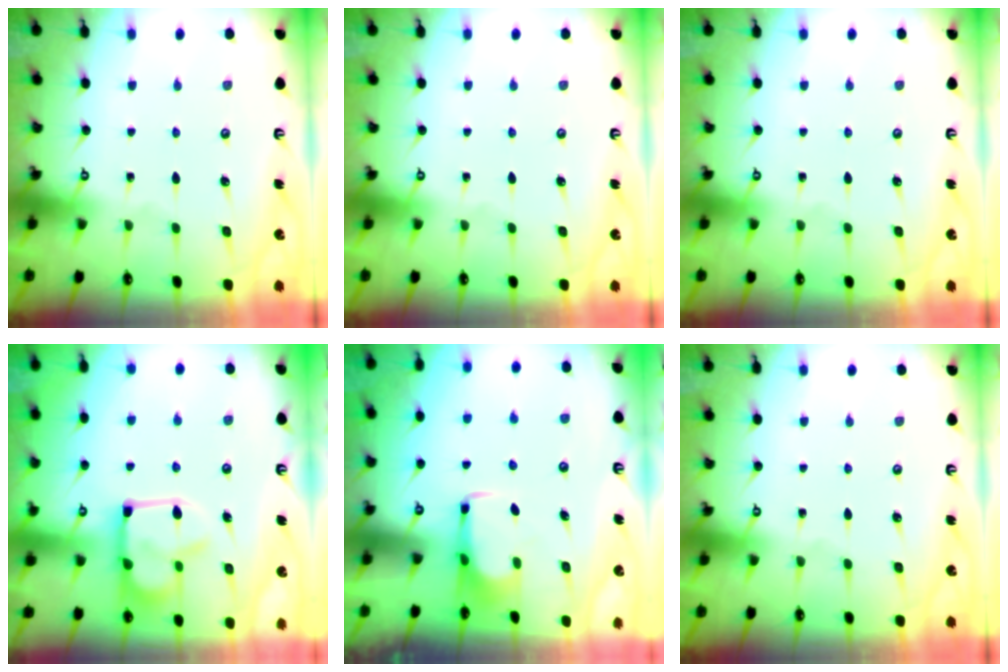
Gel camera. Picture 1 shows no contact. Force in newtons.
{"total": 0.0}
{"total": 0.0}
{"total": 15.3, "press": 15.2, "slide": 1.2}
{"total": 1.7, "press": 1.6, "slide": 0.5}
{"total": 0.0}